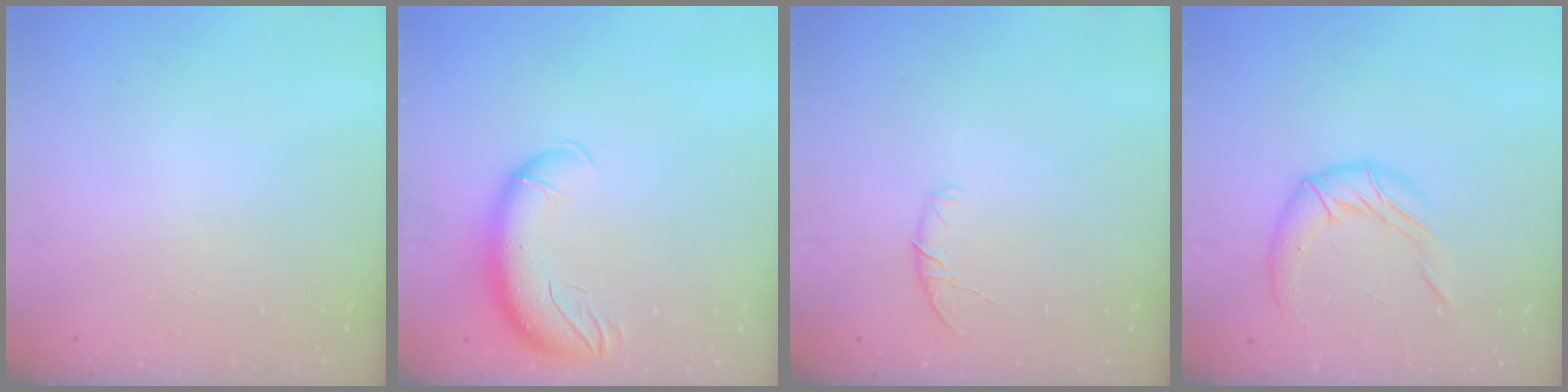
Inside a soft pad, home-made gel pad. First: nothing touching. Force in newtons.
{"total": 13.7, "press": 13.2, "slide": 3.6}
{"total": 6.5, "press": 6.4, "slide": 1.3}
{"total": 10.3, "press": 10.3, "slide": 1.3}